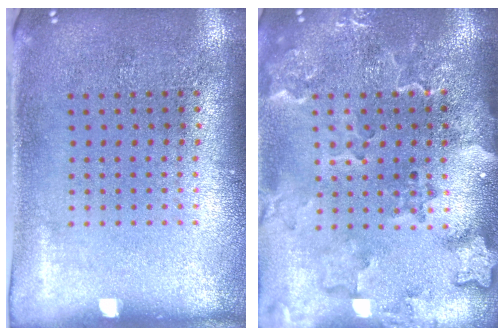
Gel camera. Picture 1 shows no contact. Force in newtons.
{"total": 2.7, "press": 2.4, "slide": 1.2}